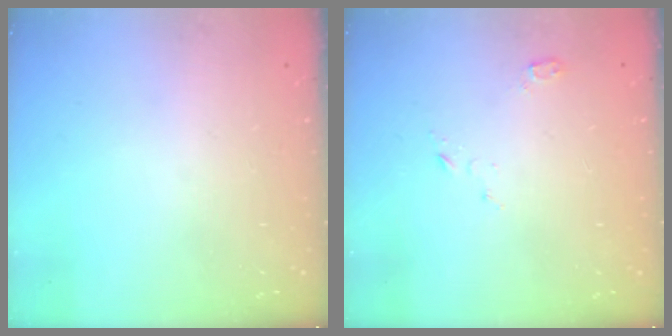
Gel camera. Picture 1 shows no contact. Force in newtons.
{"total": 3.4, "press": 3.4, "slide": 0.4}